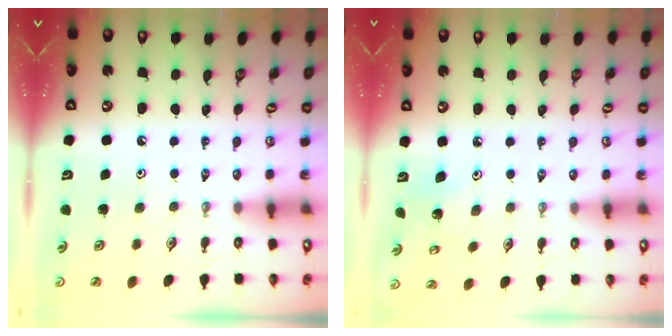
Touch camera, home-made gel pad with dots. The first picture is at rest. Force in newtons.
{"total": 5.5, "press": 5.5, "slide": 0.4}